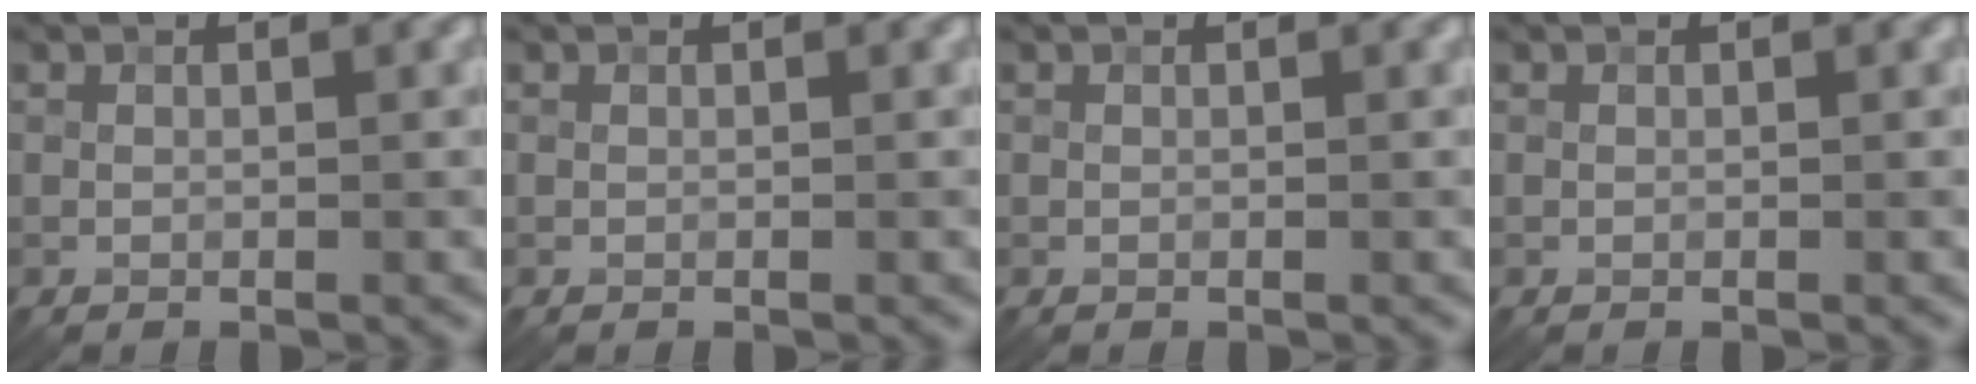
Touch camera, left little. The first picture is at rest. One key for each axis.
{"total": 0.0}
{"total": 0.0}
{"total": 0.0}